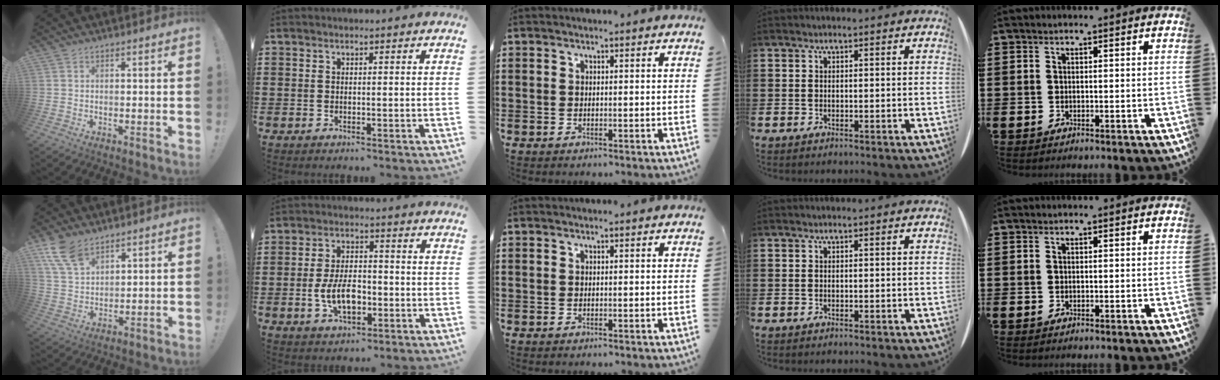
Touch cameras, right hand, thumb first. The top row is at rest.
{"thumb": {"total": 9.7, "force": [6.6, 4.8, 5.1], "torque": [-0.109, -0.026, 0.133]}, "index": {"total": 7.2, "force": [-1.8, 3.8, 5.8], "torque": [-0.120, 0.001, -0.038]}}